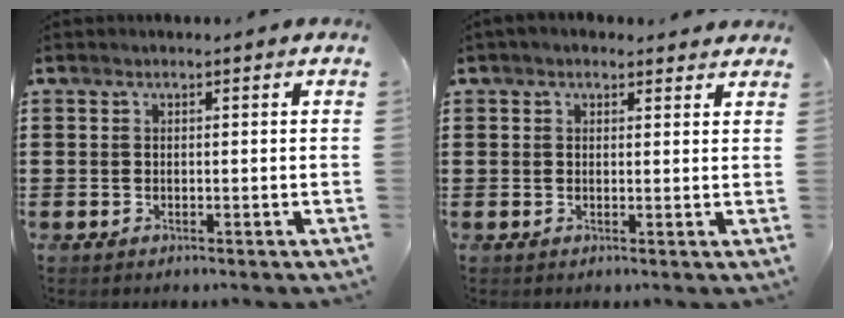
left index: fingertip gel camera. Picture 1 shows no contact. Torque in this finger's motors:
{"motor_torque": [1.28, -0.86, 0.95, 0.08]}